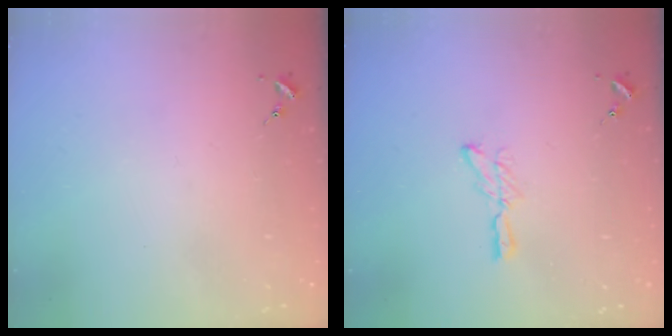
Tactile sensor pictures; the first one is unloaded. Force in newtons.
{"total": 5.5, "press": 5.5, "slide": 0.5}